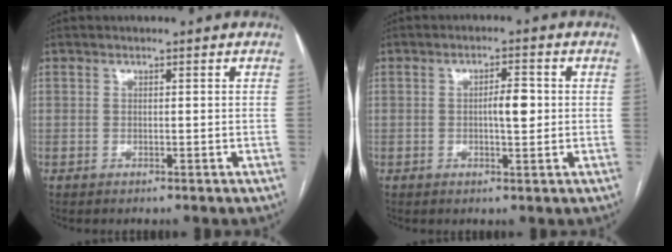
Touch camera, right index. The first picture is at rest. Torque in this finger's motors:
{"motor_torque": [0.14, -0.02, 0.14, 0.04]}